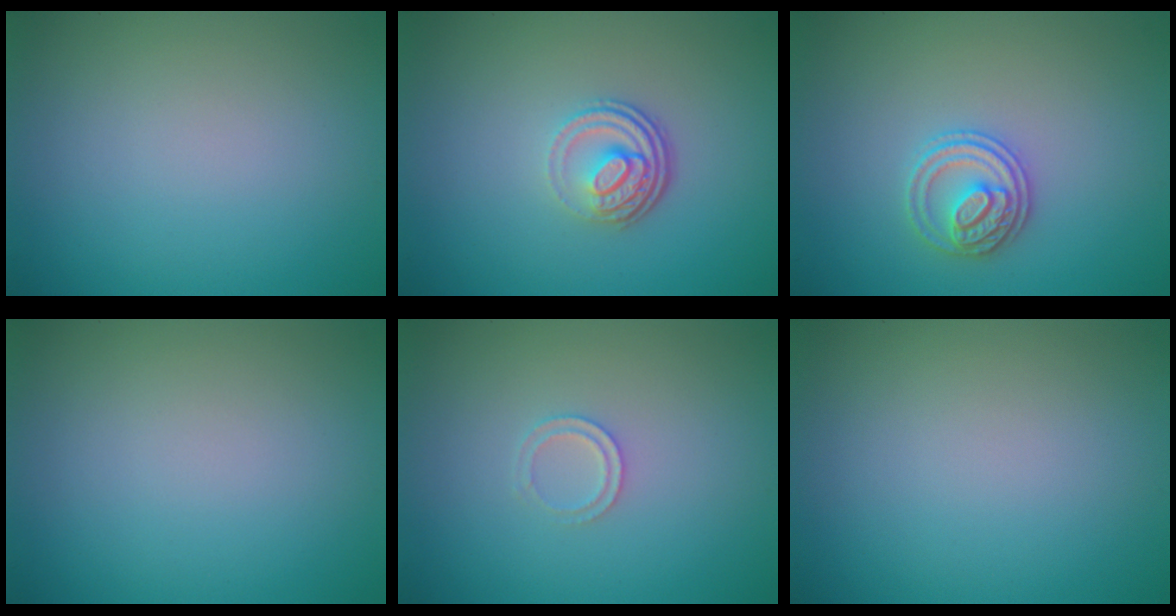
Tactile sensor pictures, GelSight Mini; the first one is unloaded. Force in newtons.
{"total": 3.6, "press": 2.5, "slide": 2.7}
{"total": 2.7, "press": 2.6, "slide": 0.5}
{"total": 0.0}
{"total": 1.2, "press": 1.2, "slide": 0.2}
{"total": 0.0}